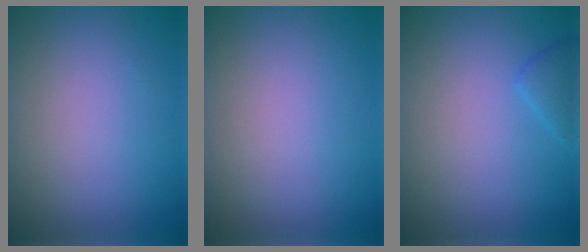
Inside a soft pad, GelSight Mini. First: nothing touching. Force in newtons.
{"total": 0.0}
{"total": 1.5, "press": 1.5, "slide": 0.1}